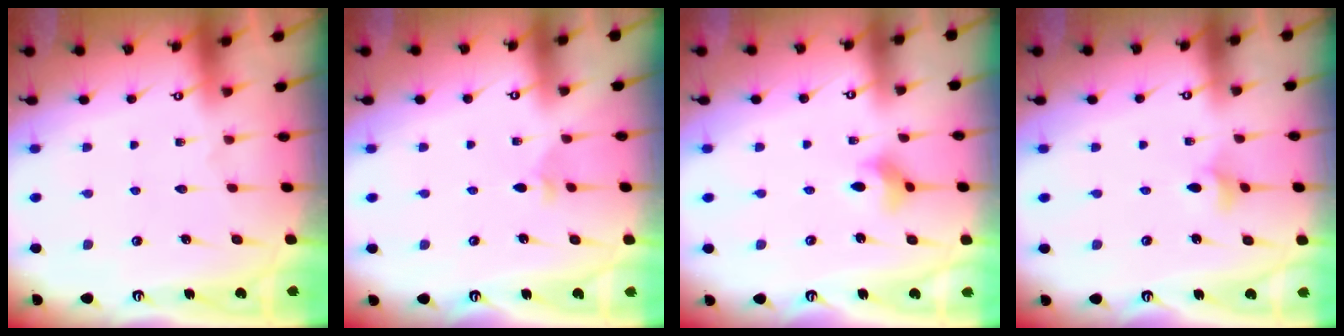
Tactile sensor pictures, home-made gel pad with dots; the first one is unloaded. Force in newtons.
{"total": 2.5, "press": 2.5, "slide": 0.6}
{"total": 3.4, "press": 3.4, "slide": 0.6}
{"total": 3.6, "press": 3.5, "slide": 0.6}